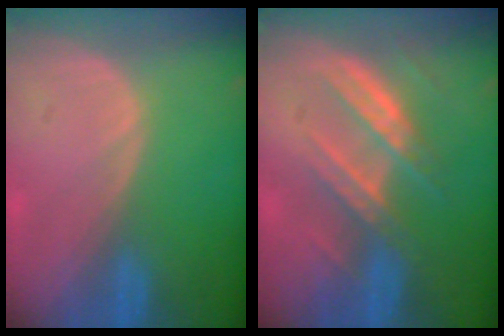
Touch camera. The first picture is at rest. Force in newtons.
{"total": 7.2, "press": 6.8, "slide": 2.2}